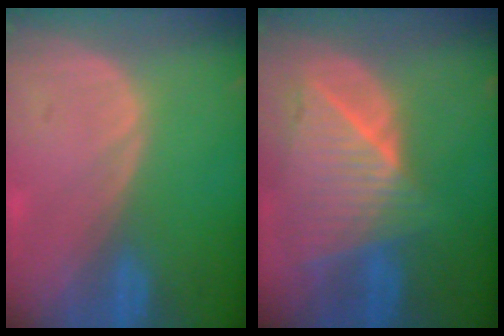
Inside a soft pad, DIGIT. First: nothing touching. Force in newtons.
{"total": 9.2, "press": 8.3, "slide": 4.0}